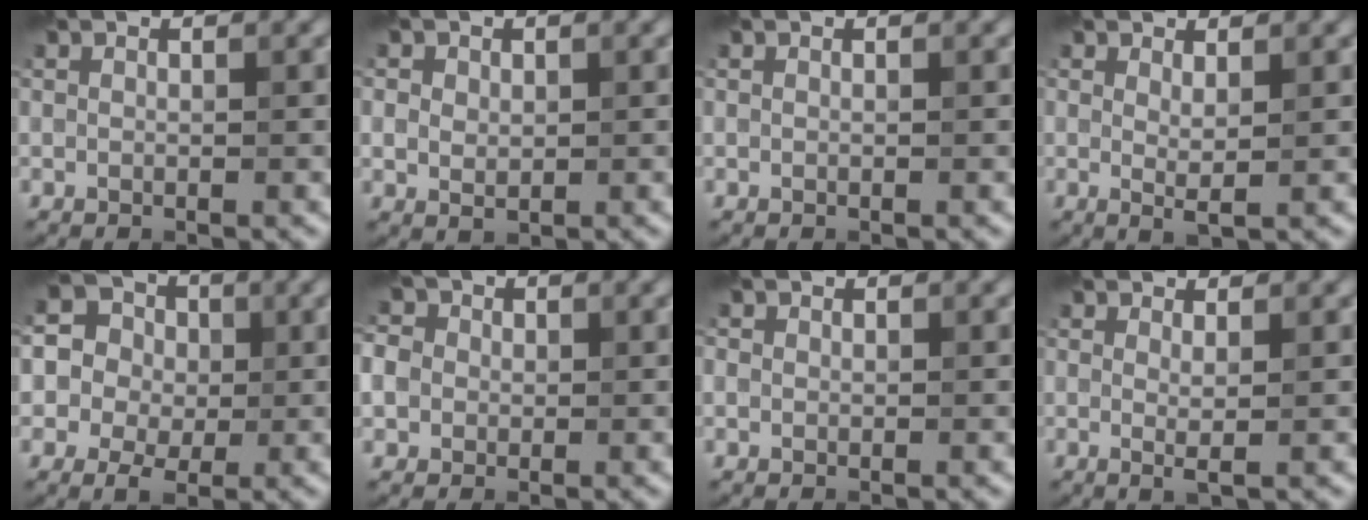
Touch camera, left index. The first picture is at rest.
{"total": 1.7, "force": [0.5, 1.4, 0.8], "torque": [-0.012, -0.002, 0.009]}
{"total": 0.0}
{"total": 1.5, "force": [0.6, 0.3, 1.3], "torque": [-0.022, -0.007, 0.010]}
{"total": 6.3, "force": [0.0, 5.6, 2.9], "torque": [-0.047, 0.018, -0.025]}
{"total": 5.9, "force": [1.0, 5.1, 2.7], "torque": [-0.052, 0.030, -0.017]}
{"total": 0.7, "force": [0.2, 0.7, 0.2], "torque": [0.000, -0.001, -0.001]}
{"total": 1.4, "force": [0.3, 0.3, 1.4], "torque": [-0.021, -0.007, 0.001]}